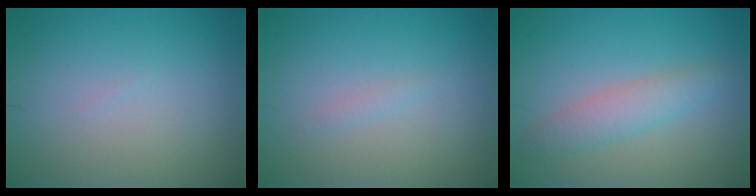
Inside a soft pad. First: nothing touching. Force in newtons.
{"total": 0.6, "press": 0.6, "slide": 0.0}
{"total": 2.9, "press": 2.9, "slide": 0.1}